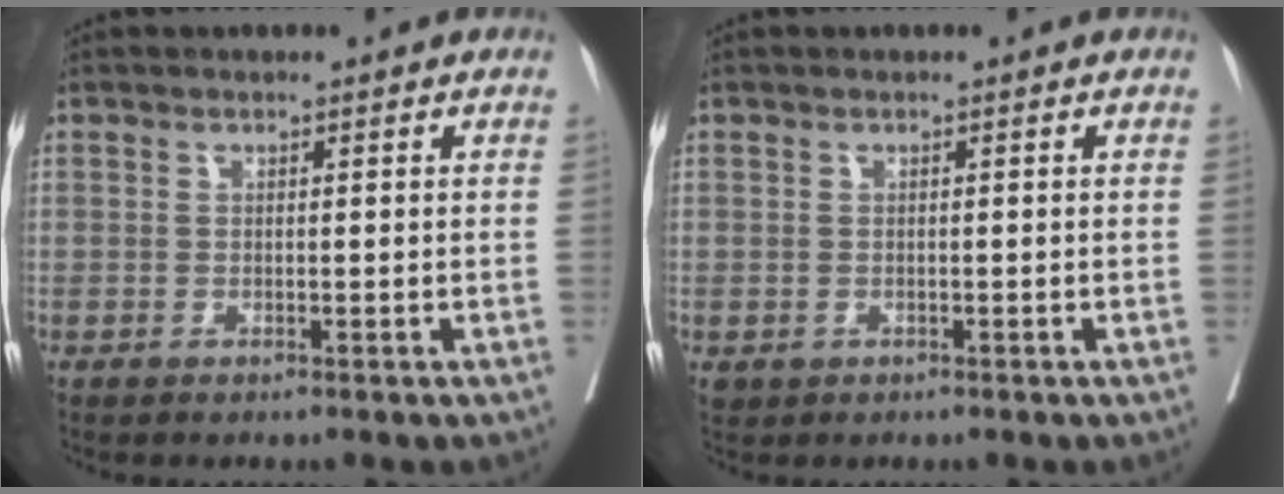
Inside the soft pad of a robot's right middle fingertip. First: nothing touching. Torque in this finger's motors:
{"motor_torque": [-0.10, -0.02, 0.00, 0.00]}